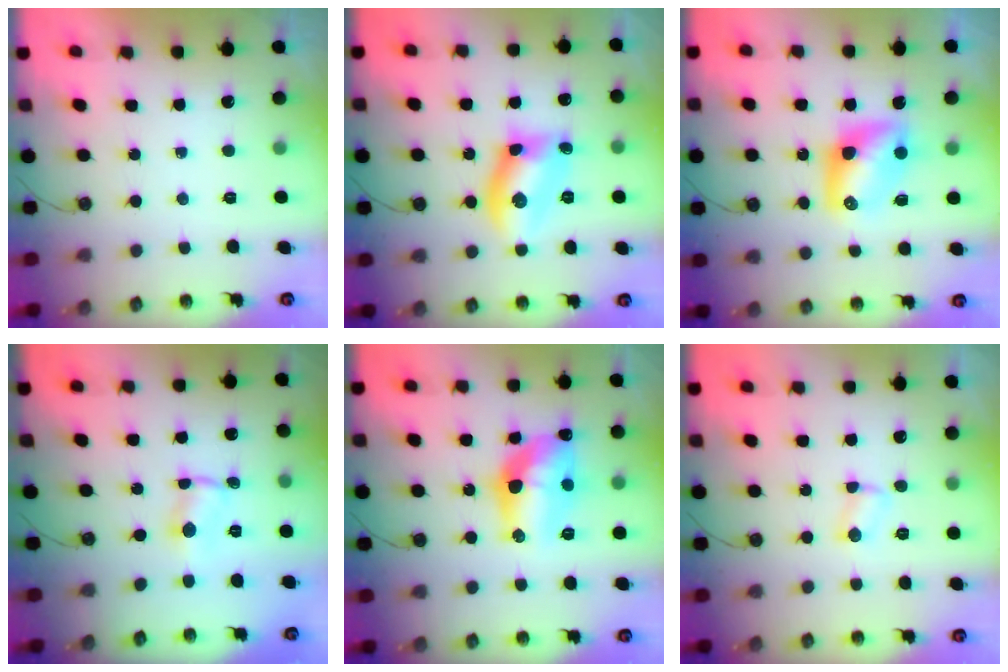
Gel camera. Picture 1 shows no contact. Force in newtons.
{"total": 12.2, "press": 11.8, "slide": 3.0}
{"total": 9.1, "press": 9.0, "slide": 0.8}
{"total": 0.8, "press": 0.6, "slide": 0.5}
{"total": 13.6, "press": 13.5, "slide": 1.1}
{"total": 2.4, "press": 2.4, "slide": 0.4}